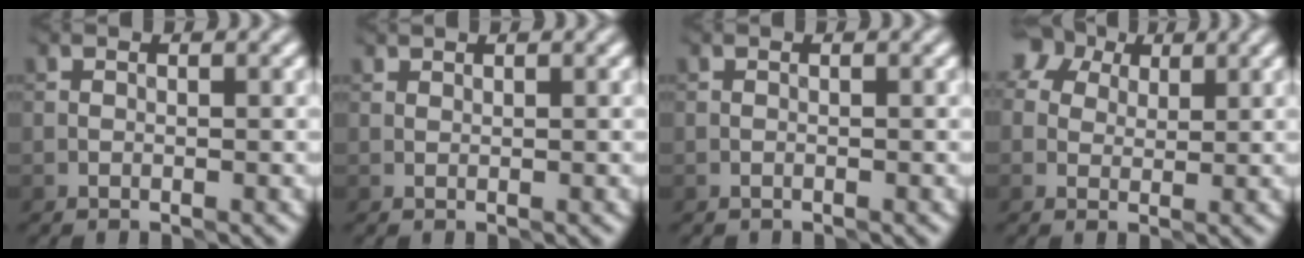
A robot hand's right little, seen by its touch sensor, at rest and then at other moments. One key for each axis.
{"total": 0.0}
{"total": 0.0}
{"total": 4.4, "fx": 2.0, "fy": 3.4, "fz": 2.0, "tx": -0.026, "ty": 0.024, "tz": 0.005}